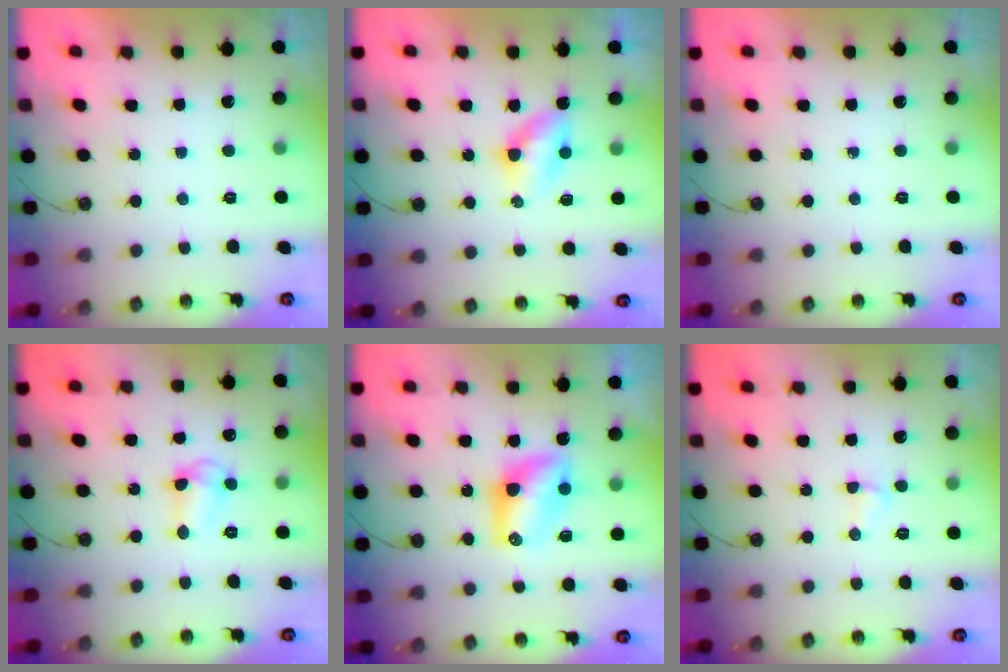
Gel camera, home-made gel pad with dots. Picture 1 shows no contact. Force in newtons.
{"total": 6.1, "press": 4.8, "slide": 3.7}
{"total": 0.0}
{"total": 6.3, "press": 6.2, "slide": 0.6}
{"total": 7.4, "press": 7.4, "slide": 0.2}
{"total": 2.9, "press": 2.8, "slide": 0.6}